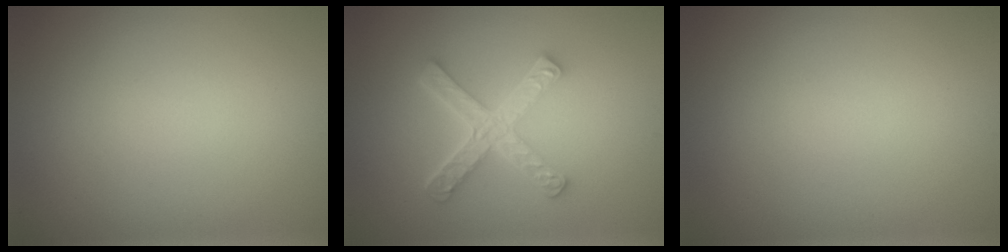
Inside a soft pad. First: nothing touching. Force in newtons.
{"total": 4.9, "press": 3.5, "slide": 3.4}
{"total": 0.0}